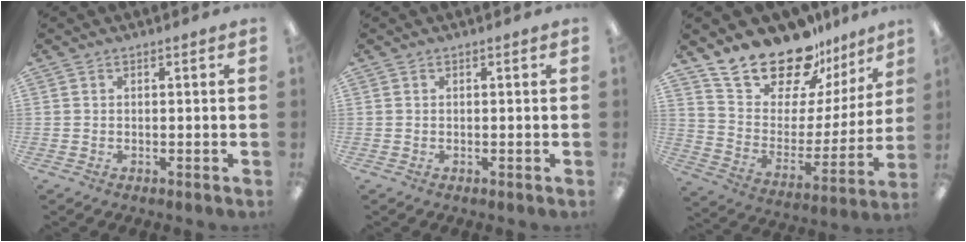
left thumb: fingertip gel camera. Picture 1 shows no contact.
{"total": 0.0}
{"total": 20.2, "force": [18.1, 7.3, 5.4], "torque": [-0.111, -0.151, 0.325]}